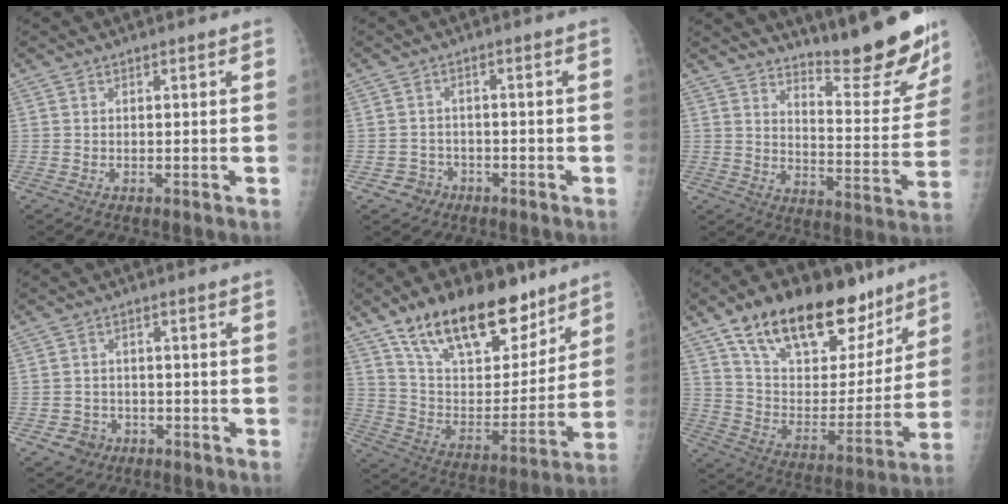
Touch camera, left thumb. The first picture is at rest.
{"total": 3.3, "force": [-1.9, 2.7, -0.1], "torque": [0.022, 0.016, -0.030]}
{"total": 16.9, "force": [14.5, 2.3, 8.2], "torque": [-0.086, -0.140, 0.201]}
{"total": 3.7, "force": [-1.9, 3.2, 0.4], "torque": [0.014, 0.014, -0.027]}
{"total": 23.6, "force": [15.8, 11.1, 13.6], "torque": [-0.179, -0.057, 0.270]}
{"total": 25.5, "force": [16.7, 12.2, 14.9], "torque": [-0.197, -0.049, 0.276]}